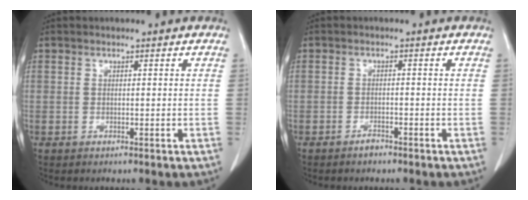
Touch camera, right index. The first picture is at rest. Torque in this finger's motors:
{"motor_torque": [-0.01, -0.04, 0.00, 0.00]}